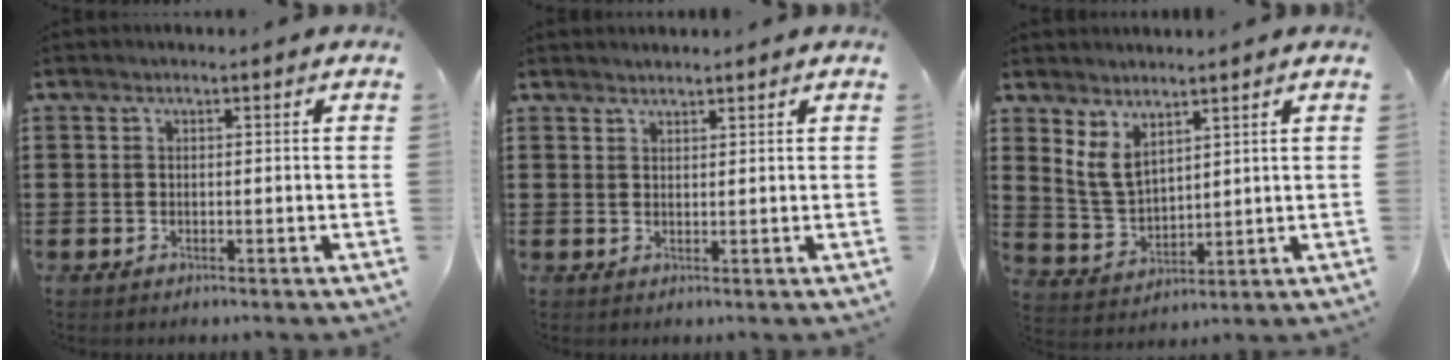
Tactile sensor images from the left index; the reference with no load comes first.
{"total": 1.3, "force": [1.3, 0.2, 0.0], "torque": [-0.002, 0.001, 0.027]}
{"total": 5.3, "force": [3.5, 2.8, 2.9], "torque": [-0.077, -0.005, 0.064]}